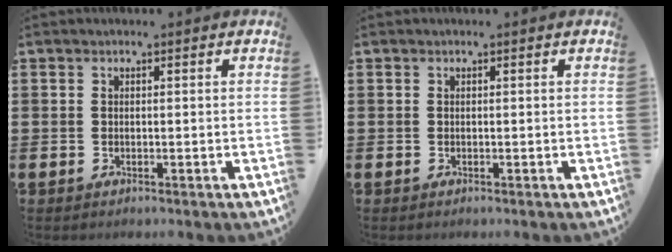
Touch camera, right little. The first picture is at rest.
{"total": 0.0}